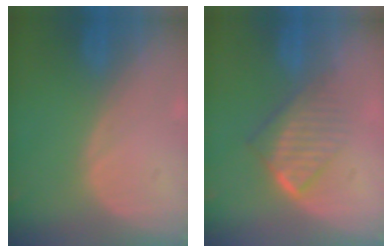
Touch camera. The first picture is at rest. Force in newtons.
{"total": 6.5, "press": 5.8, "slide": 3.0}